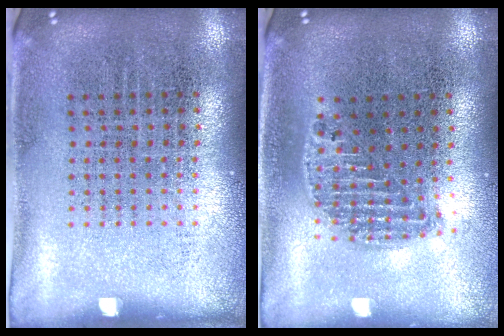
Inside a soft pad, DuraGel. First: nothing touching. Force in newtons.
{"total": 1.2, "press": 1.1, "slide": 0.5}